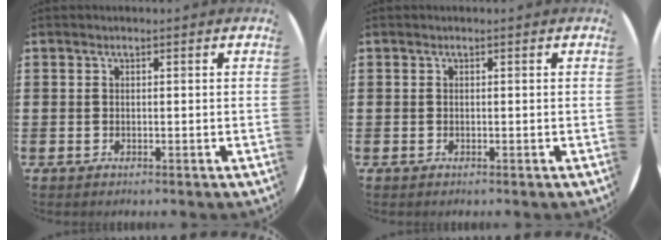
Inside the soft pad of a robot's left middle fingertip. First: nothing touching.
{"total": 0.0}